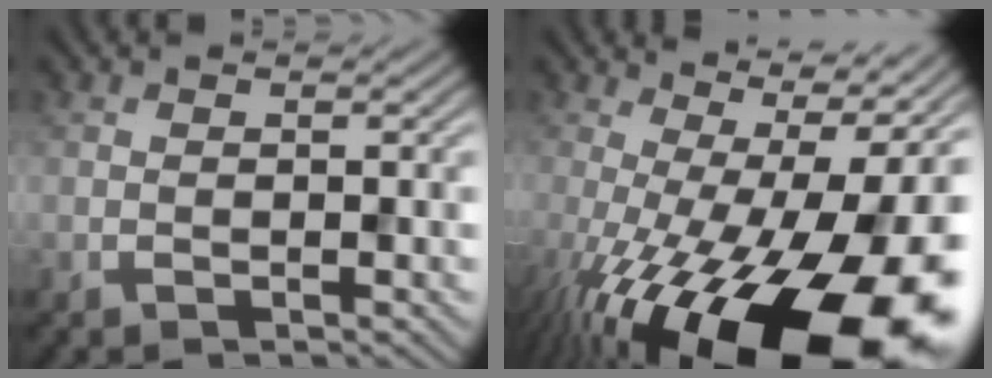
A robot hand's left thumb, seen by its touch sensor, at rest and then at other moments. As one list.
[{"total": 20.9, "force": [-7.2, 9.0, 17.4], "torque": [-0.261, -0.048, -0.098]}]